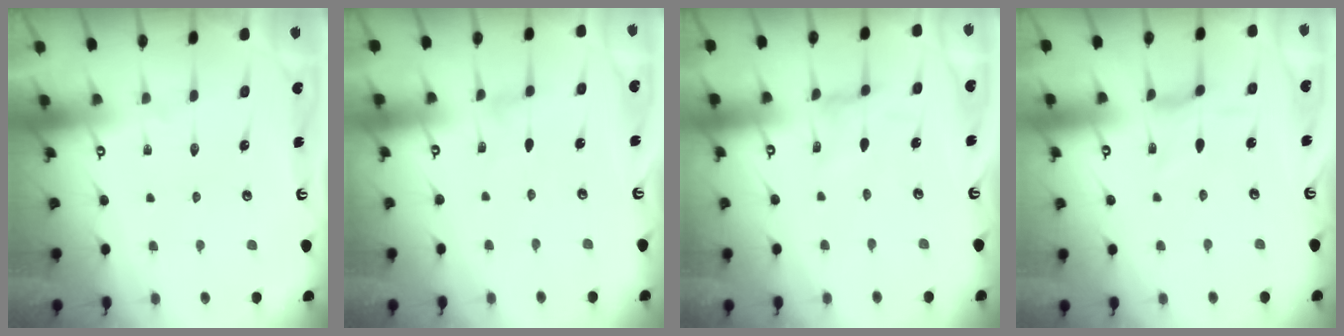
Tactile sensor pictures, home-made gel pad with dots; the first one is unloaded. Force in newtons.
{"total": 0.0}
{"total": 0.0}
{"total": 1.2, "press": 1.1, "slide": 0.4}